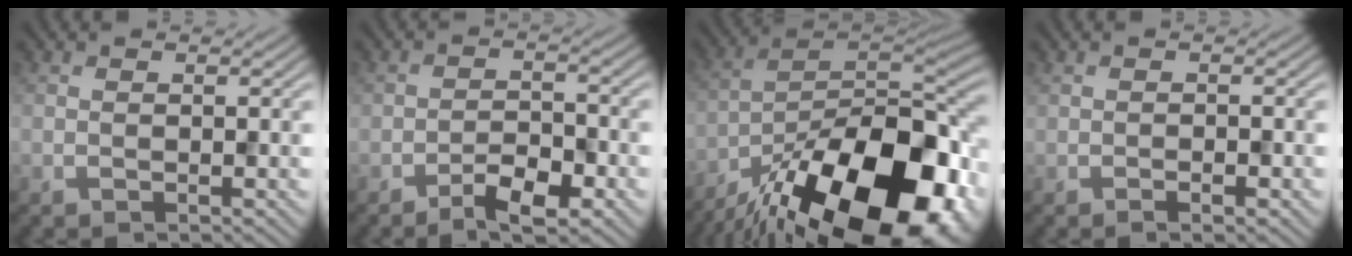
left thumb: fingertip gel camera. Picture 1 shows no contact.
{"total": 4.6, "force": [-3.0, 1.9, 3.0], "torque": [-0.046, 0.003, -0.054]}
{"total": 21.6, "force": [-13.9, 8.5, 14.2], "torque": [-0.208, -0.026, -0.217]}
{"total": 1.4, "force": [-0.7, 0.5, 1.1], "torque": [-0.017, -0.001, -0.011]}